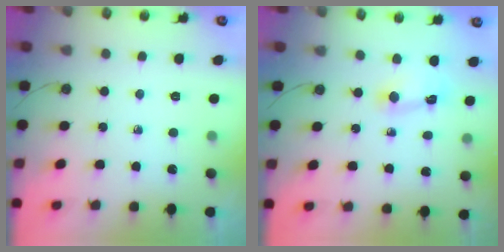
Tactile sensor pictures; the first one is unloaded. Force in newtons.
{"total": 2.7, "press": 2.7, "slide": 0.3}